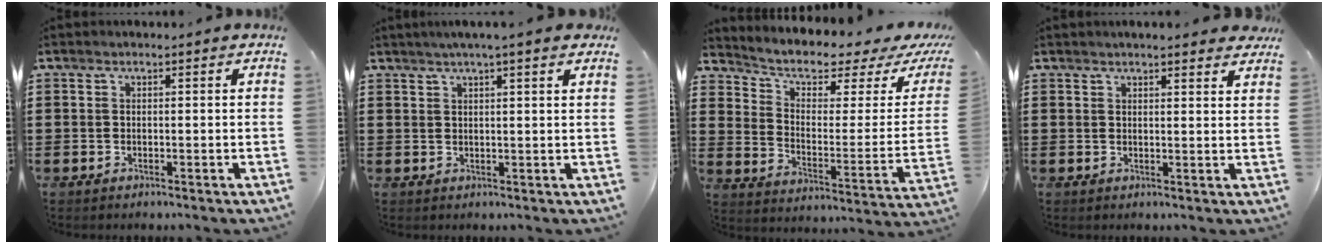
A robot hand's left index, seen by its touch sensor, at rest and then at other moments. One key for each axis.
{"total": 2.8, "fx": 2.2, "fy": -0.2, "fz": 1.7, "tx": -0.038, "ty": 0.004, "tz": 0.040}
{"total": 4.1, "fx": 2.4, "fy": 1.8, "fz": 2.7, "tx": -0.069, "ty": -0.017, "tz": 0.035}
{"total": 2.5, "fx": 2.4, "fy": 0.1, "fz": 0.8, "tx": -0.014, "ty": -0.004, "tz": 0.044}